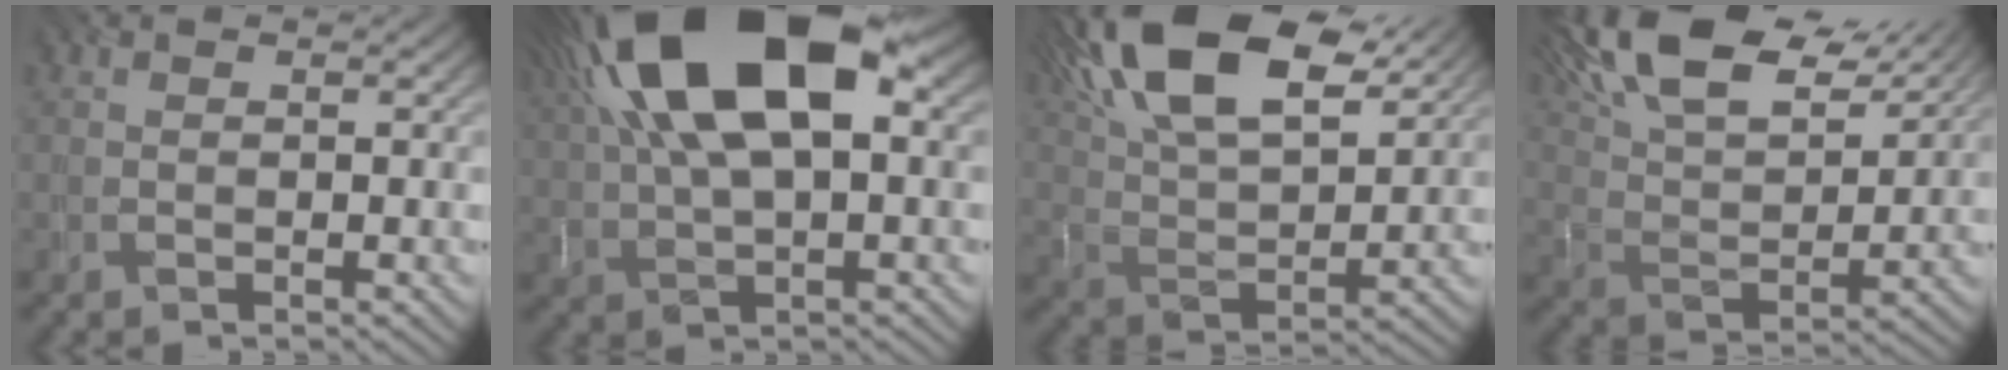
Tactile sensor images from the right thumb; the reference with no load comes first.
{"total": 18.4, "force": [6.4, 8.9, 14.8], "torque": [-0.282, 0.048, 0.091]}
{"total": 17.4, "force": [10.4, 7.6, 11.6], "torque": [-0.242, 0.030, 0.164]}
{"total": 15.3, "force": [10.6, 5.9, 9.3], "torque": [-0.196, 0.026, 0.181]}